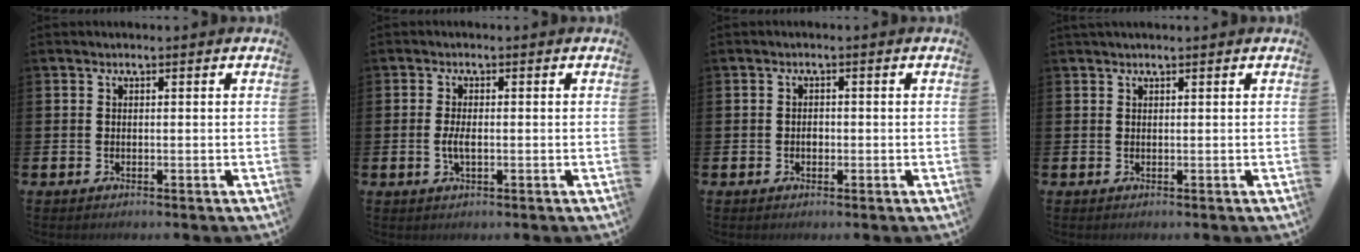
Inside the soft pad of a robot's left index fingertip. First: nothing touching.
{"total": 2.3, "force": [-0.3, 0.9, 2.2], "torque": [-0.040, 0.000, -0.006]}
{"total": 1.1, "force": [-0.2, 0.9, 0.7], "torque": [-0.006, 0.000, -0.008]}
{"total": 0.6, "force": [0.6, 0.0, 0.2], "torque": [-0.003, 0.000, 0.012]}